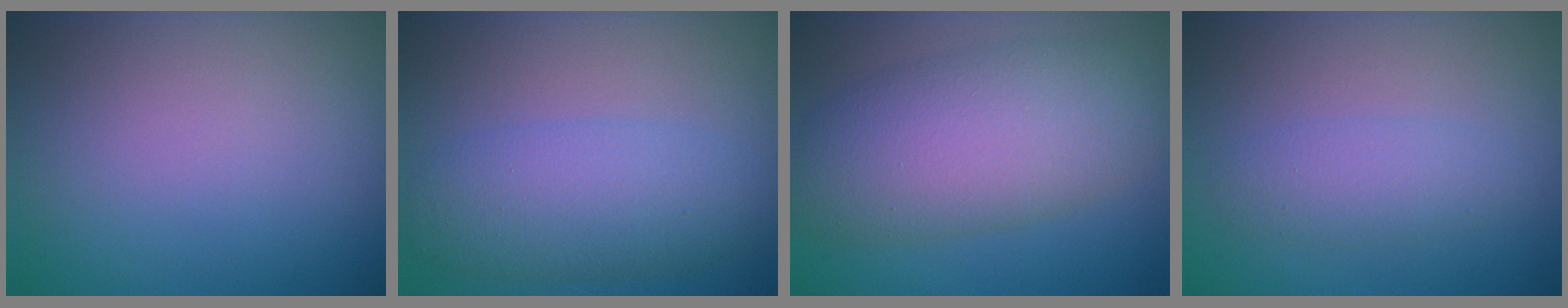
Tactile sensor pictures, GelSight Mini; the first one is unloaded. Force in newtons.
{"total": 5.1, "press": 5.1, "slide": 0.1}
{"total": 8.1, "press": 8.1, "slide": 0.3}
{"total": 2.4, "press": 2.4, "slide": 0.0}